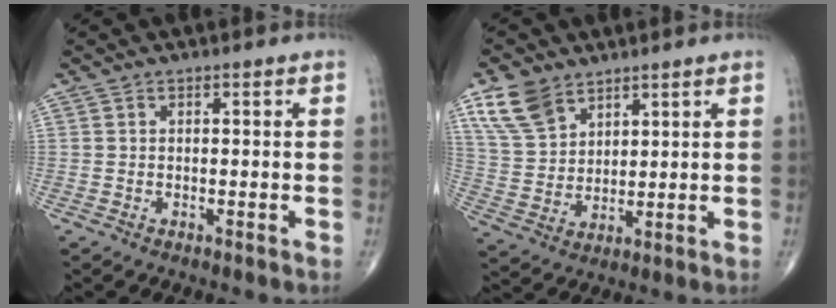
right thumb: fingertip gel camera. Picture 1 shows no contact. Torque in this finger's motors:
{"motor_torque": [-0.92, 1.08, 0.70, 0.61, 0.04]}